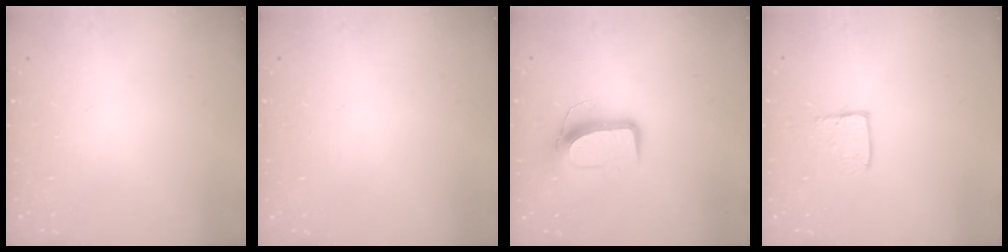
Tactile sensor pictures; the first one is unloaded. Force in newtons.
{"total": 0.0}
{"total": 10.1, "press": 10.1, "slide": 0.2}
{"total": 3.9, "press": 3.9, "slide": 0.4}